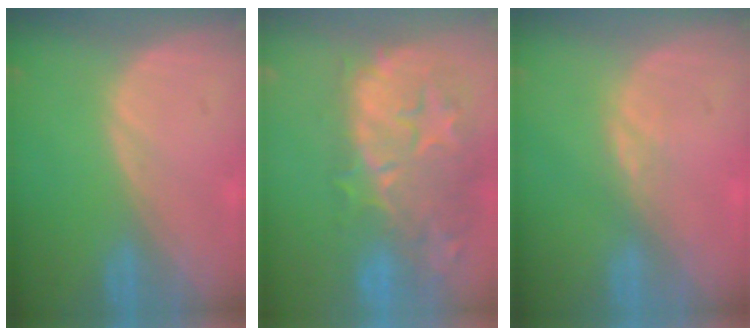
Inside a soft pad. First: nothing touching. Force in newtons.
{"total": 13.7, "press": 11.8, "slide": 6.9}
{"total": 1.4, "press": 1.4, "slide": 0.3}